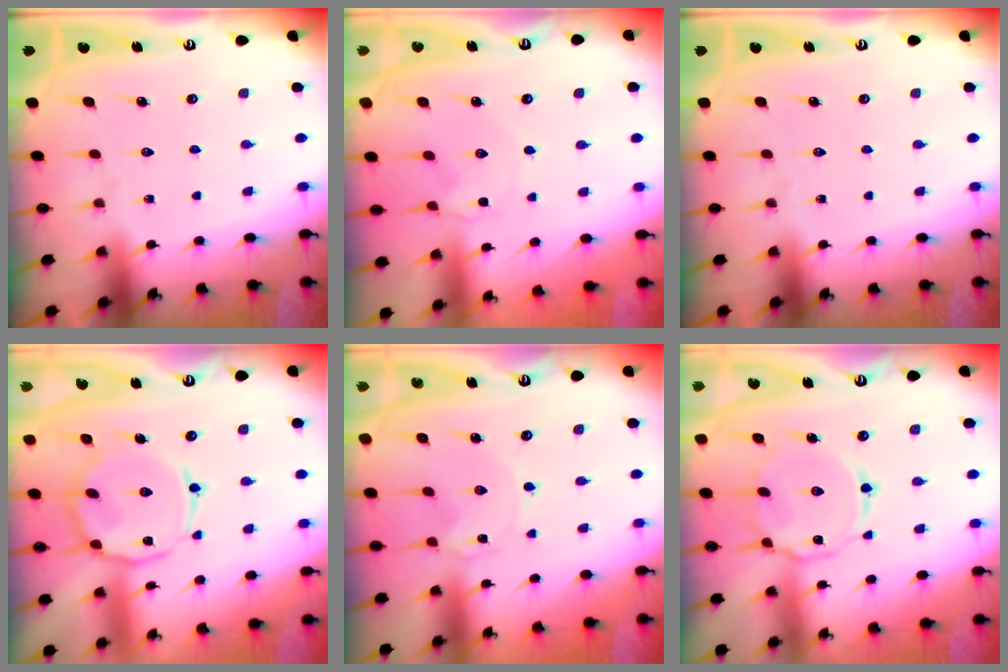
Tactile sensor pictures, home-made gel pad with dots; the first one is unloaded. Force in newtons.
{"total": 0.8, "press": 0.7, "slide": 0.2}
{"total": 0.0}
{"total": 12.6, "press": 12.6, "slide": 1.0}
{"total": 0.0}
{"total": 9.8, "press": 9.7, "slide": 0.6}